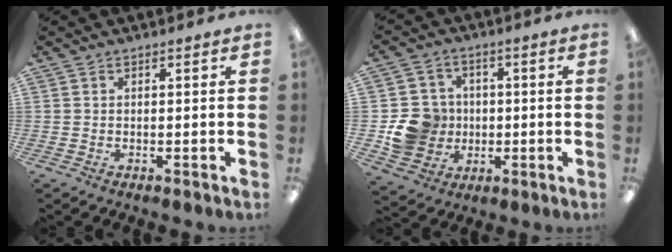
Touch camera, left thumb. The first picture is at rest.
{"total": 10.7, "force": [-1.7, 10.1, 3.2], "torque": [-0.066, 0.021, -0.019]}